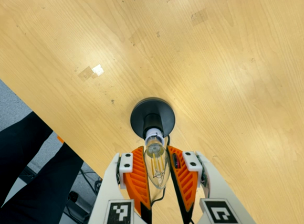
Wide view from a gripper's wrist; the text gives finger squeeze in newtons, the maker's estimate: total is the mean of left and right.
{"total": 10.1, "left": 10.0, "right": 10.2}